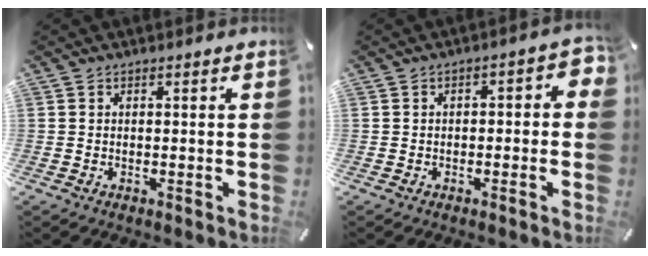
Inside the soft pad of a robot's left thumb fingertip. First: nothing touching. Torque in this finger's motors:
{"motor_torque": [-0.15, -0.11, 0.36, 0.34, -0.04]}